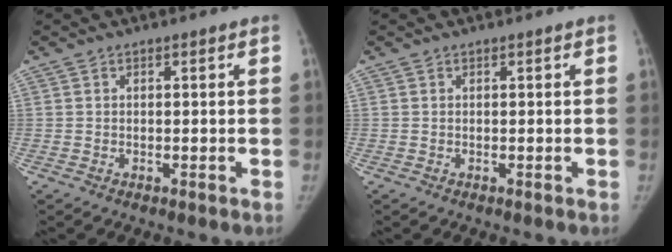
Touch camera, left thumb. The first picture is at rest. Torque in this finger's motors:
{"motor_torque": [0.00, 0.00, 0.18, -0.21, 0.03]}